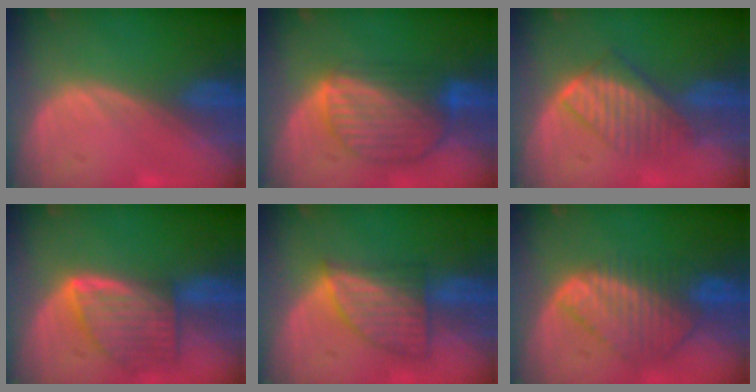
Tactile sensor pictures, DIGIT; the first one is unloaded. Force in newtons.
{"total": 9.0, "press": 7.7, "slide": 4.6}
{"total": 6.6, "press": 6.3, "slide": 1.9}
{"total": 8.0, "press": 7.2, "slide": 3.5}
{"total": 7.5, "press": 6.7, "slide": 3.4}
{"total": 8.9, "press": 7.7, "slide": 4.4}